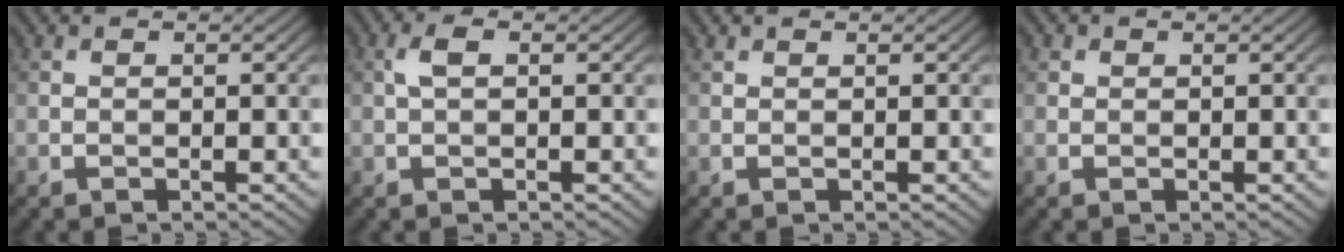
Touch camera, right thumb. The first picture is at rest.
{"total": 1.9, "force": [0.4, 0.8, 1.7], "torque": [-0.040, 0.008, 0.003]}
{"total": 0.5, "force": [0.5, 0.1, 0.1], "torque": [-0.003, 0.001, 0.011]}
{"total": 0.7, "force": [0.4, 0.5, 0.2], "torque": [-0.002, 0.000, 0.007]}